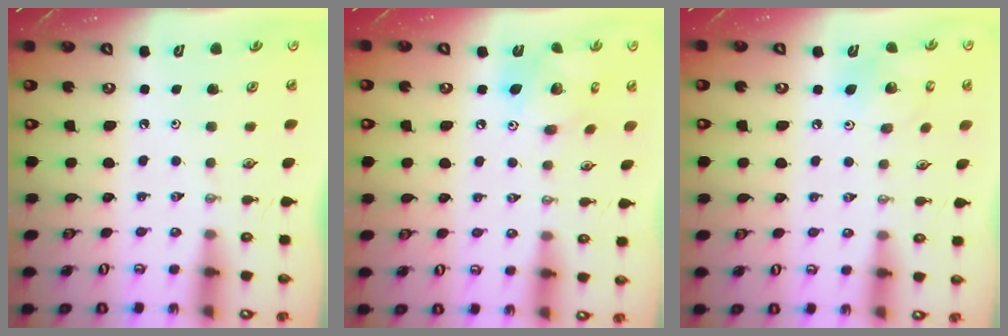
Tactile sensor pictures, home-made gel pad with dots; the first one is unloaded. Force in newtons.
{"total": 12.8, "press": 12.8, "slide": 1.0}
{"total": 10.1, "press": 9.7, "slide": 2.8}